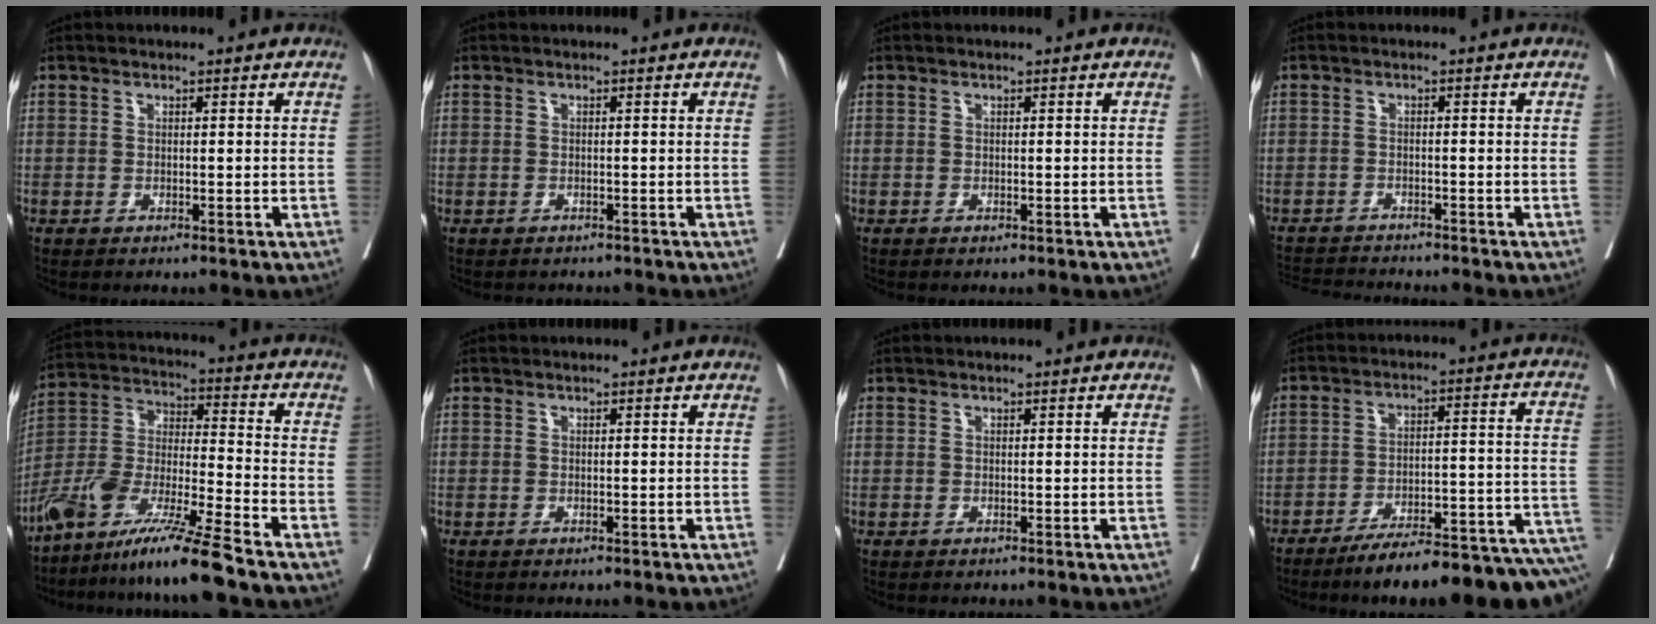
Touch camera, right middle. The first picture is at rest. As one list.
[{"total": 2.4, "force": [-2.2, 1.0, 0.2], "torque": [-0.006, -0.002, -0.031]}, {"total": 0.0}, {"total": 6.9, "force": [-6.8, 0.1, 1.4], "torque": [-0.019, -0.006, -0.108]}, {"total": 14.3, "force": [-11.0, -0.4, 9.1], "torque": [-0.179, -0.014, -0.205]}, {"total": 0.0}, {"total": 0.0}, {"total": 17.7, "force": [-13.0, 3.0, 11.6], "torque": [-0.100, 0.039, -0.188]}]